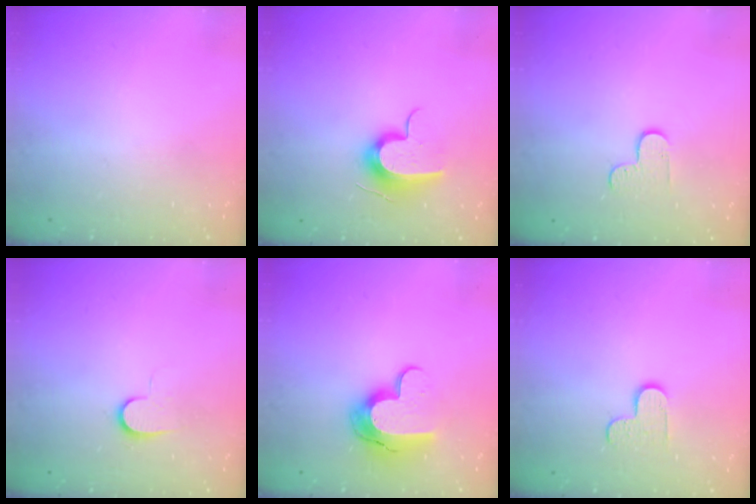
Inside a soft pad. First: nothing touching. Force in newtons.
{"total": 11.3, "press": 11.3, "slide": 0.4}
{"total": 5.5, "press": 5.4, "slide": 0.6}
{"total": 6.4, "press": 6.3, "slide": 0.7}
{"total": 11.9, "press": 11.9, "slide": 0.6}
{"total": 5.3, "press": 5.3, "slide": 0.3}